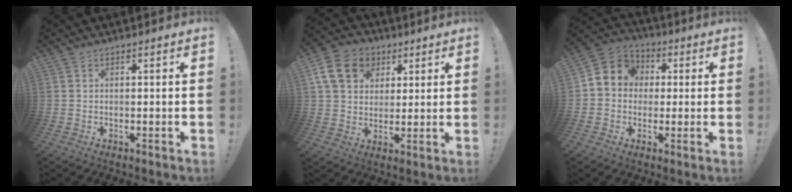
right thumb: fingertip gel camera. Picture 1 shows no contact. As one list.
[{"total": 14.6, "force": [5.3, 11.7, 6.9], "torque": [-0.092, -0.015, 0.109]}, {"total": 8.0, "force": [0.5, 7.5, 2.9], "torque": [-0.038, 0.011, 0.016]}]